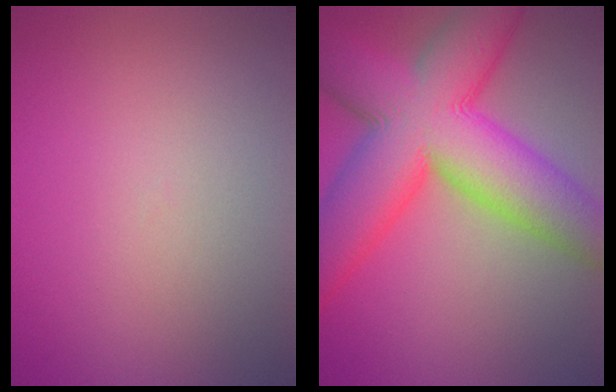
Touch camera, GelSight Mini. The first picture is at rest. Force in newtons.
{"total": 15.4, "press": 15.4, "slide": 0.6}